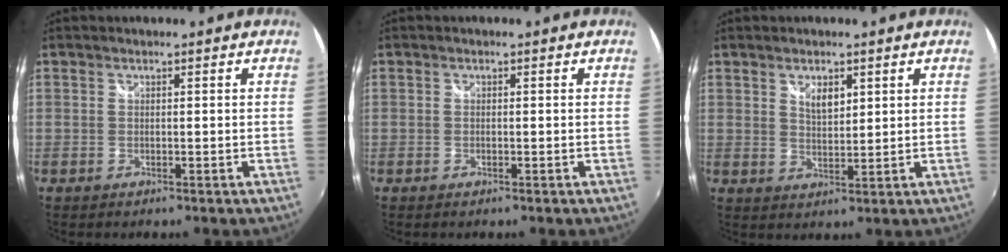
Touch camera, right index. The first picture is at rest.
{"total": 0.0}
{"total": 3.9, "force": [1.9, 2.0, 2.7], "torque": [-0.041, 0.000, 0.033]}